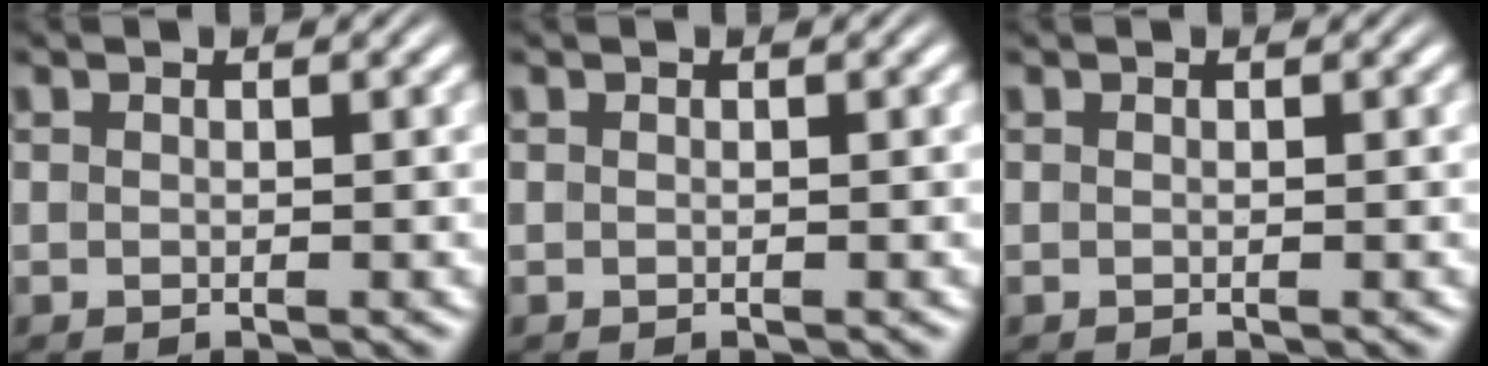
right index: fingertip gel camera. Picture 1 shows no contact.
{"total": 0.0}
{"total": 0.0}